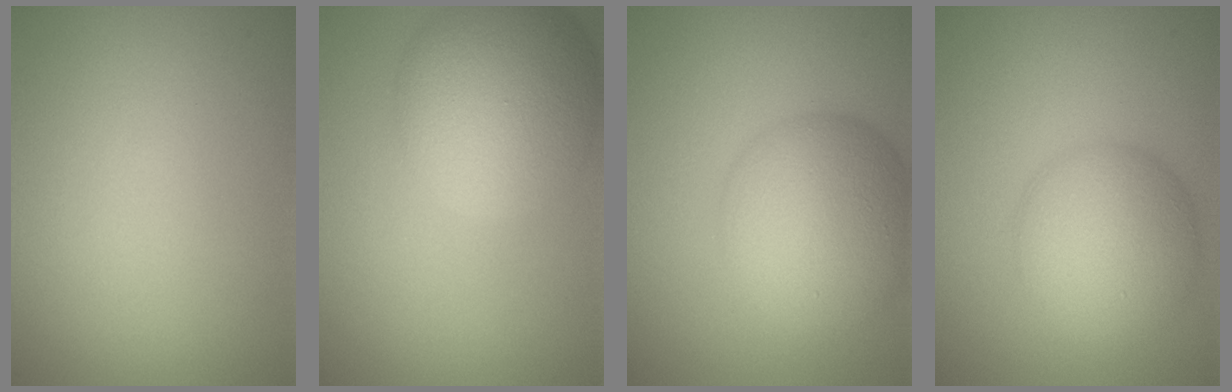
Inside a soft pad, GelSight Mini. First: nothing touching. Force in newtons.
{"total": 9.5, "press": 9.5, "slide": 0.4}
{"total": 8.7, "press": 8.7, "slide": 0.2}
{"total": 6.5, "press": 6.5, "slide": 0.2}